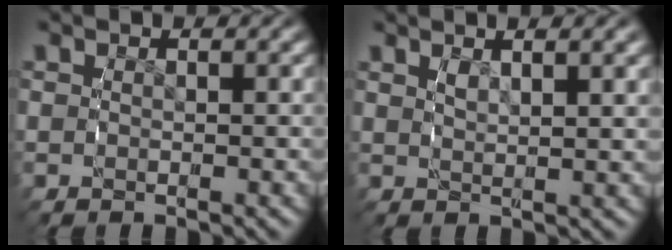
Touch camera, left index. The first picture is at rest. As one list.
[{"total": 2.4, "force": [1.3, 0.6, 1.9], "torque": [-0.038, -0.003, 0.024]}]